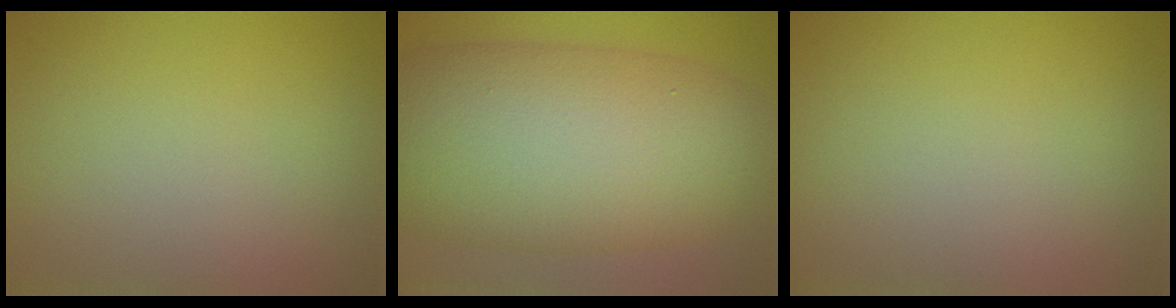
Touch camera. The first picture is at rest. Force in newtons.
{"total": 14.9, "press": 14.9, "slide": 0.1}
{"total": 0.0}